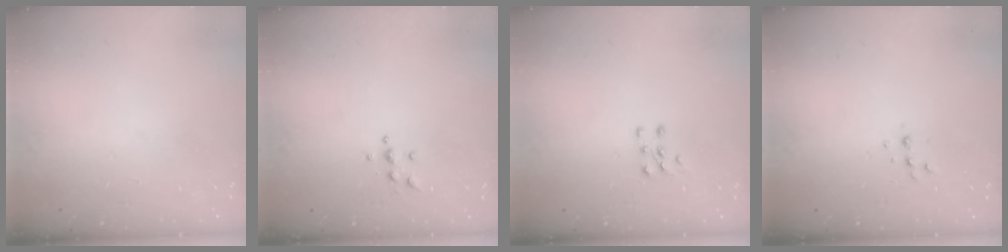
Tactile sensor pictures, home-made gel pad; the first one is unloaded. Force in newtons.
{"total": 4.9, "press": 4.9, "slide": 0.7}
{"total": 5.0, "press": 5.0, "slide": 0.6}
{"total": 4.3, "press": 4.2, "slide": 0.8}